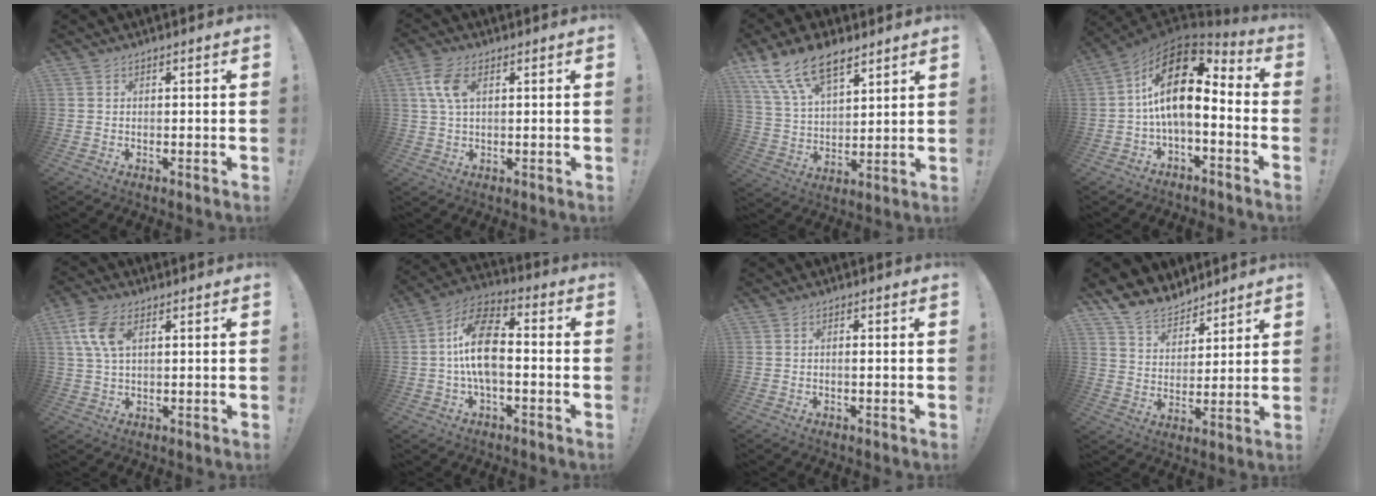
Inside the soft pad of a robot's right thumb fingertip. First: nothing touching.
{"total": 6.9, "force": [2.1, 3.7, 5.4], "torque": [-0.113, 0.001, 0.038]}
{"total": 15.2, "force": [10.3, 7.4, 8.4], "torque": [-0.158, -0.051, 0.193]}
{"total": 16.9, "force": [3.3, 7.5, 14.8], "torque": [-0.272, -0.020, 0.055]}
{"total": 8.7, "force": [3.1, 4.8, 6.6], "torque": [-0.141, -0.001, 0.059]}
{"total": 15.0, "force": [-0.7, 8.2, 12.5], "torque": [-0.227, 0.017, -0.011]}
{"total": 0.9, "force": [-0.3, 0.0, 0.8], "torque": [-0.009, -0.002, -0.008]}
{"total": 9.8, "force": [8.4, 4.9, 1.4], "torque": [-0.038, -0.071, 0.165]}